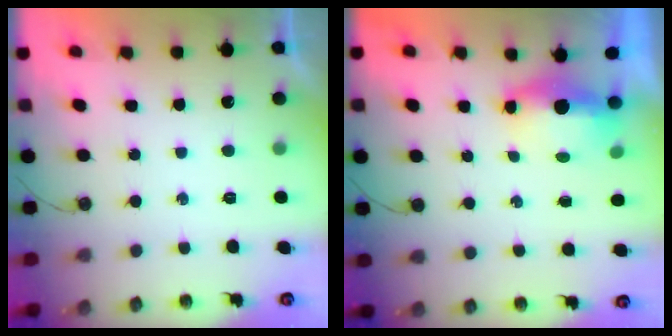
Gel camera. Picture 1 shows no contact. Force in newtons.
{"total": 5.7, "press": 5.7, "slide": 0.8}